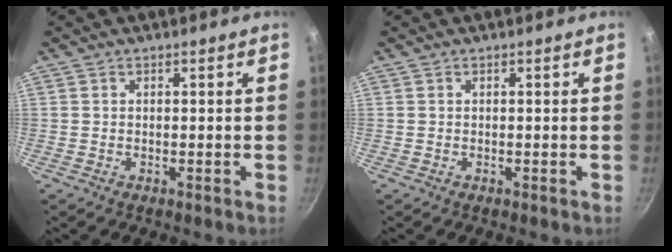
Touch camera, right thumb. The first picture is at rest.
{"total": 0.0}